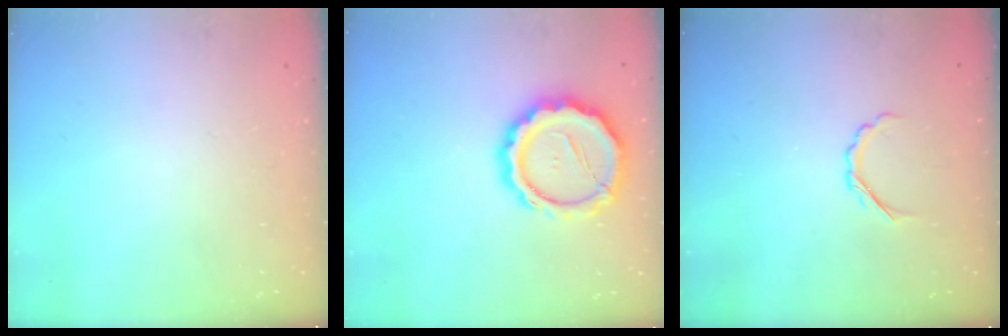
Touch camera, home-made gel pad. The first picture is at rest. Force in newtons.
{"total": 15.4, "press": 15.2, "slide": 2.3}
{"total": 3.1, "press": 3.0, "slide": 0.8}